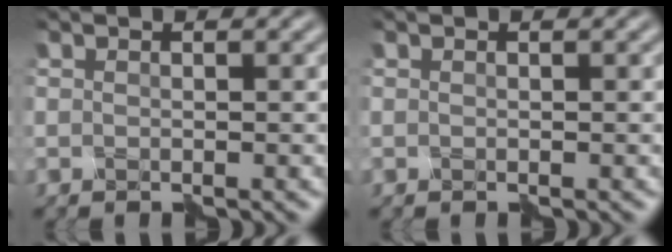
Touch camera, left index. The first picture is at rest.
{"total": 0.0}